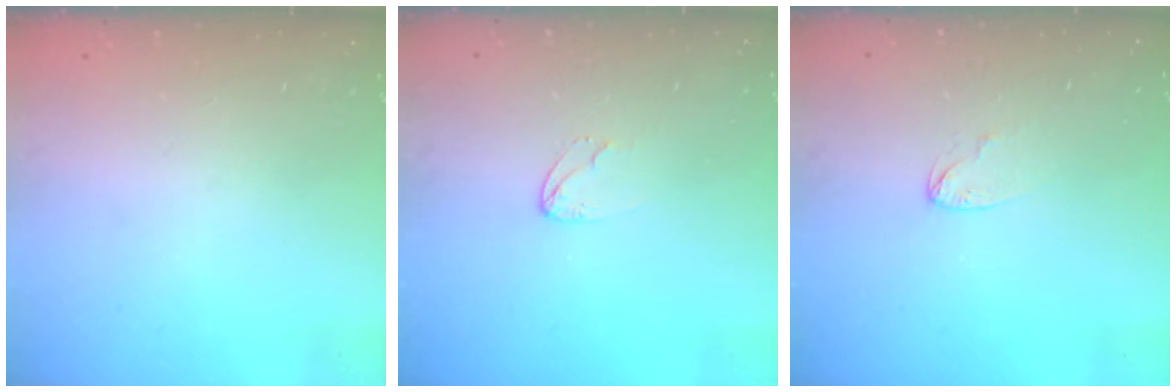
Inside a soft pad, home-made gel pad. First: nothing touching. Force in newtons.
{"total": 3.9, "press": 3.9, "slide": 0.2}
{"total": 2.4, "press": 2.4, "slide": 0.2}